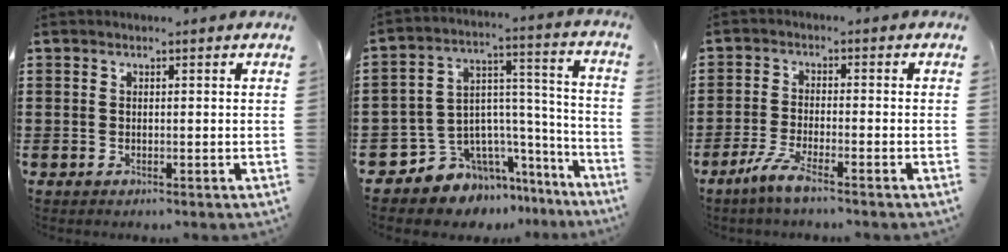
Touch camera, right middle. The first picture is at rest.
{"total": 7.6, "force": [-5.7, 5.0, 0.6], "torque": [-0.044, -0.013, -0.104]}
{"total": 4.5, "force": [-3.2, 0.1, 3.1], "torque": [-0.070, -0.013, -0.062]}